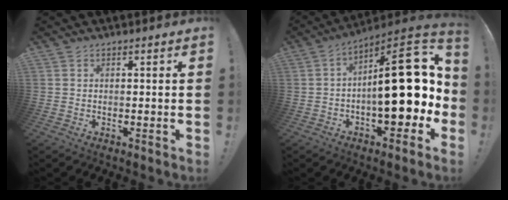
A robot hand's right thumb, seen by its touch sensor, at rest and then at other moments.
{"total": 23.4, "force": [-0.4, 10.2, 21.1], "torque": [-0.278, 0.008, 0.006]}